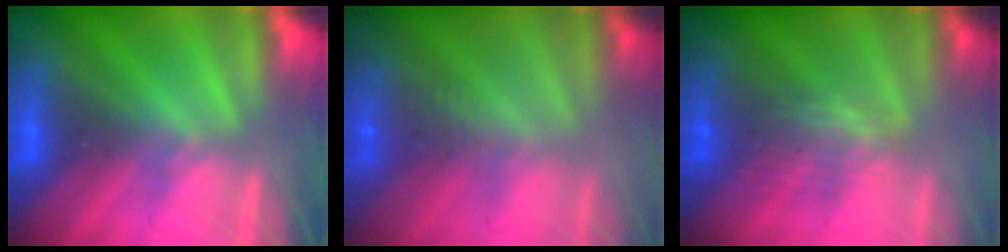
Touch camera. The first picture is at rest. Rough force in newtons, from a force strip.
{"total": 2.6}
{"total": 5.7}